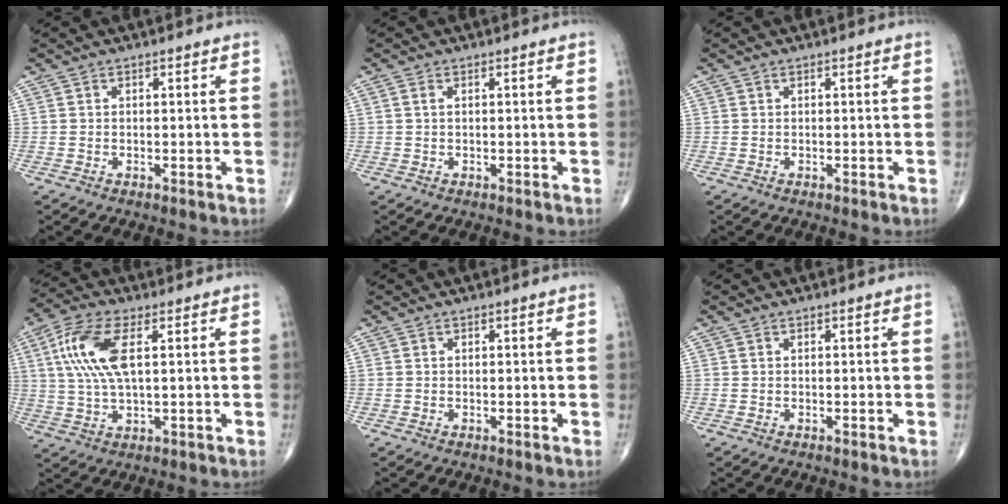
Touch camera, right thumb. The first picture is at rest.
{"total": 0.9, "force": [0.3, 0.4, 0.8], "torque": [-0.020, 0.008, 0.006]}
{"total": 0.0}
{"total": 11.7, "force": [2.9, 4.7, 10.3], "torque": [-0.232, 0.006, 0.057]}
{"total": 0.0}
{"total": 0.0}